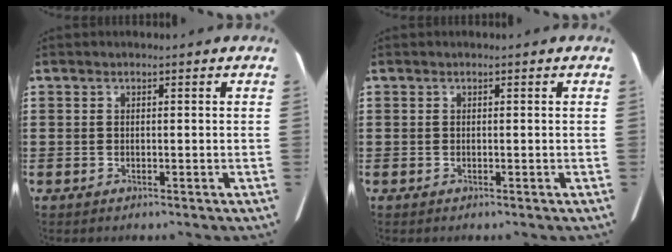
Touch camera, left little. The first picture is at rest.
{"total": 0.0}